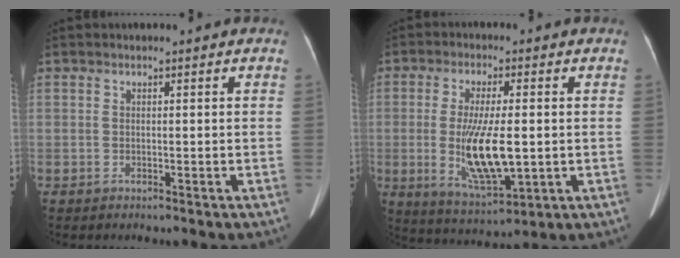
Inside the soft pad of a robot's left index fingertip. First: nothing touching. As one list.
[{"total": 11.2, "force": [-1.4, 3.0, 10.7], "torque": [-0.206, -0.018, -0.018]}]